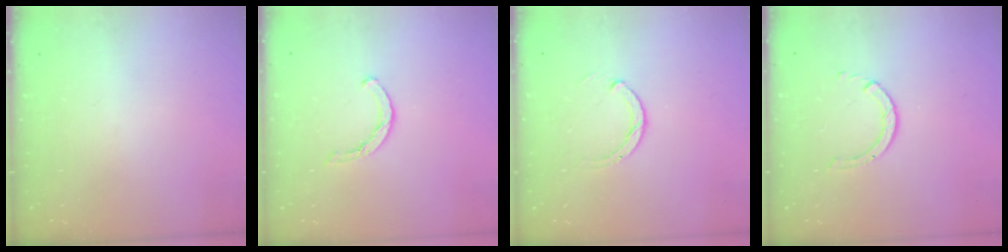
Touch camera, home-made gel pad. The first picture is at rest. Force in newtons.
{"total": 3.6, "press": 3.5, "slide": 0.8}
{"total": 2.5, "press": 2.5, "slide": 0.3}
{"total": 1.7, "press": 1.7, "slide": 0.1}